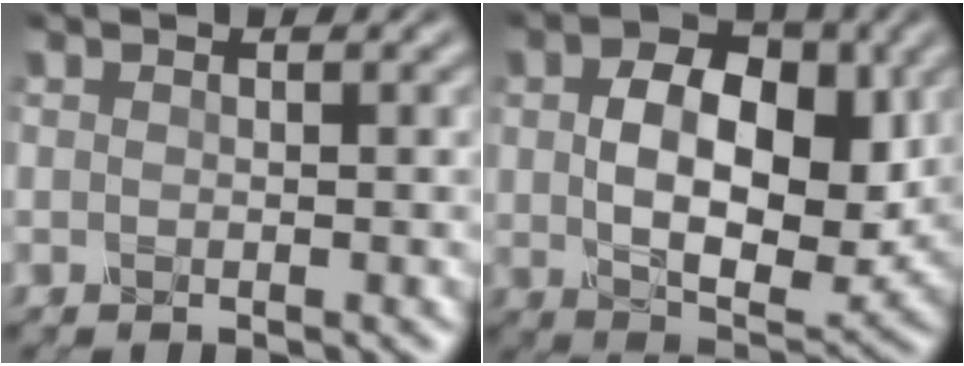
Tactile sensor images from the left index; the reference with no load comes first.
{"total": 9.1, "force": [1.0, 5.8, 7.0], "torque": [-0.133, -0.009, 0.024]}